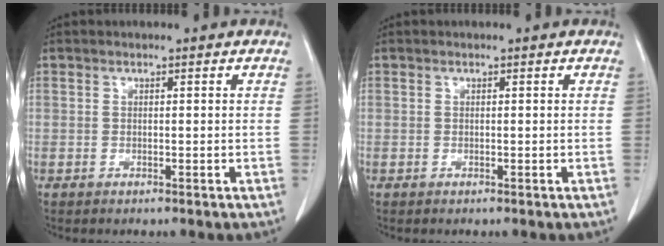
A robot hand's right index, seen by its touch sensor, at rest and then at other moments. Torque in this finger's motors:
{"motor_torque": [0.00, 0.00, 0.00, 0.00]}